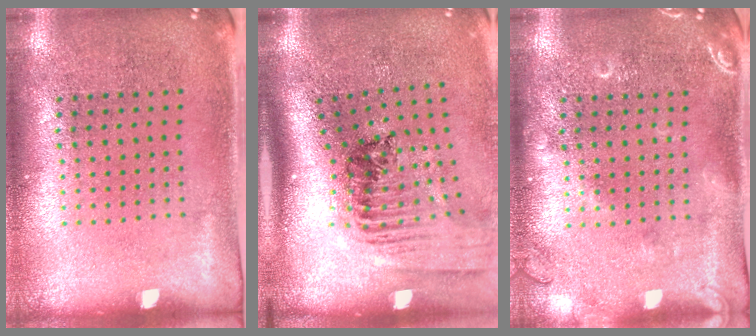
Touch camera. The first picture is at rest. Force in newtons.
{"total": 2.2, "press": 1.6, "slide": 1.6}
{"total": 2.0, "press": 2.0, "slide": 0.3}